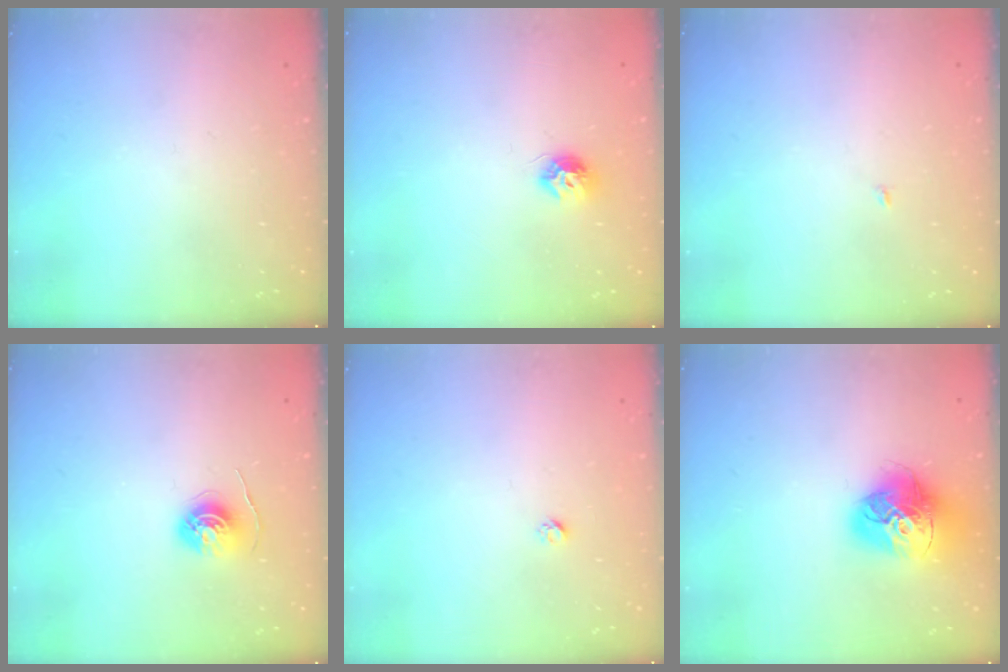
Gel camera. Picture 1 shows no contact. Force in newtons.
{"total": 7.0, "press": 6.9, "slide": 0.5}
{"total": 1.9, "press": 1.9, "slide": 0.2}
{"total": 5.7, "press": 5.7, "slide": 0.5}
{"total": 1.9, "press": 1.9, "slide": 0.1}
{"total": 18.0, "press": 17.9, "slide": 1.9}